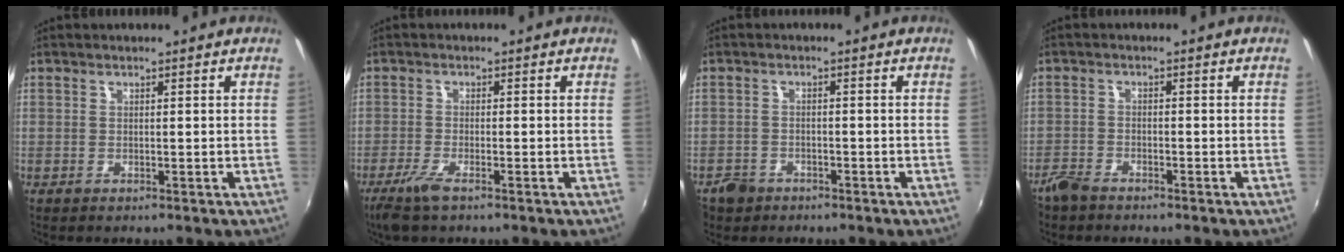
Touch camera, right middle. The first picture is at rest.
{"total": 4.4, "force": [-3.0, 0.7, 3.1], "torque": [-0.078, -0.013, -0.060]}
{"total": 3.7, "force": [-2.5, 2.7, 0.7], "torque": [-0.030, 0.001, -0.044]}
{"total": 3.5, "force": [-3.1, 1.4, 0.9], "torque": [-0.031, -0.005, -0.063]}